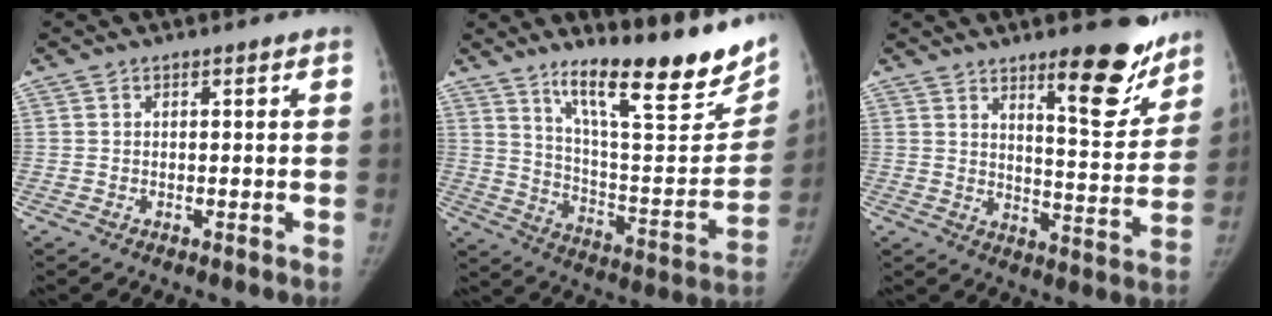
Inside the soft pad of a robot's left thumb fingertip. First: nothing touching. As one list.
[{"total": 24.9, "force": [16.9, 5.8, 17.4], "torque": [-0.219, -0.089, 0.267]}, {"total": 13.9, "force": [9.6, 3.8, 9.3], "torque": [-0.085, -0.074, 0.141]}]